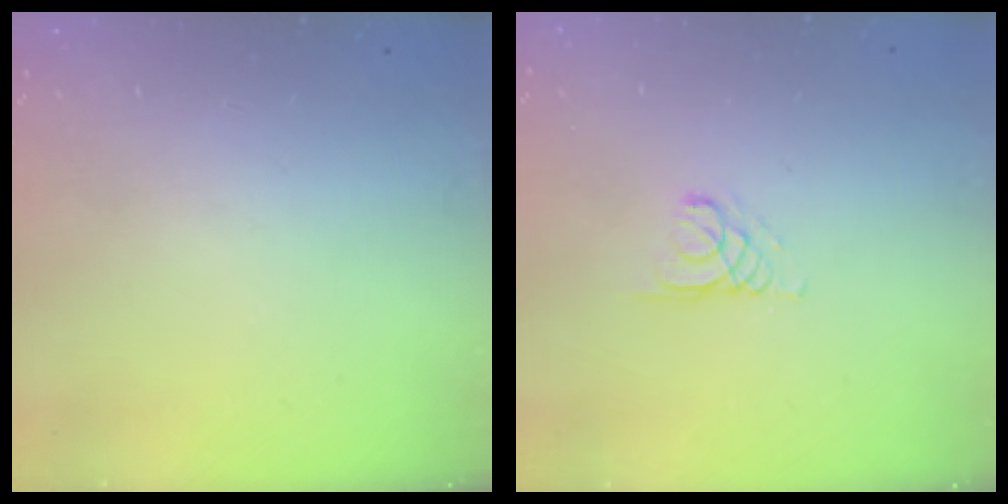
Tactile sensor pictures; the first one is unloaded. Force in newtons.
{"total": 2.1, "press": 2.1, "slide": 0.2}